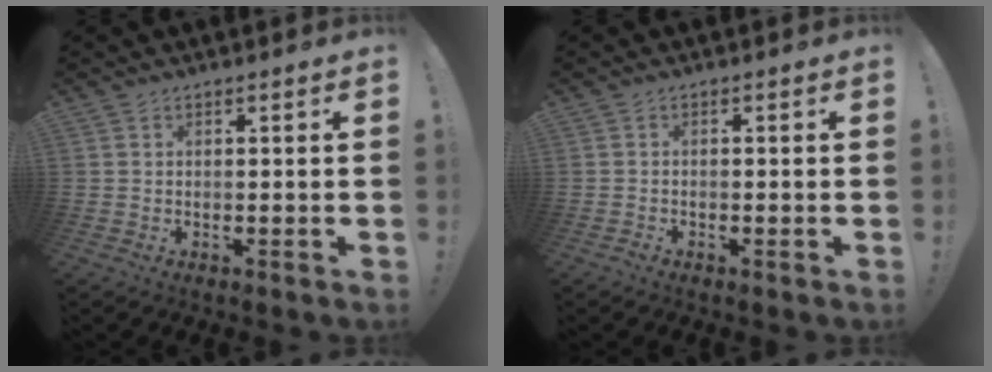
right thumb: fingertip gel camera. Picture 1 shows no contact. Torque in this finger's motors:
{"motor_torque": [0.28, 0.15, -0.13, 0.14, 0.03]}